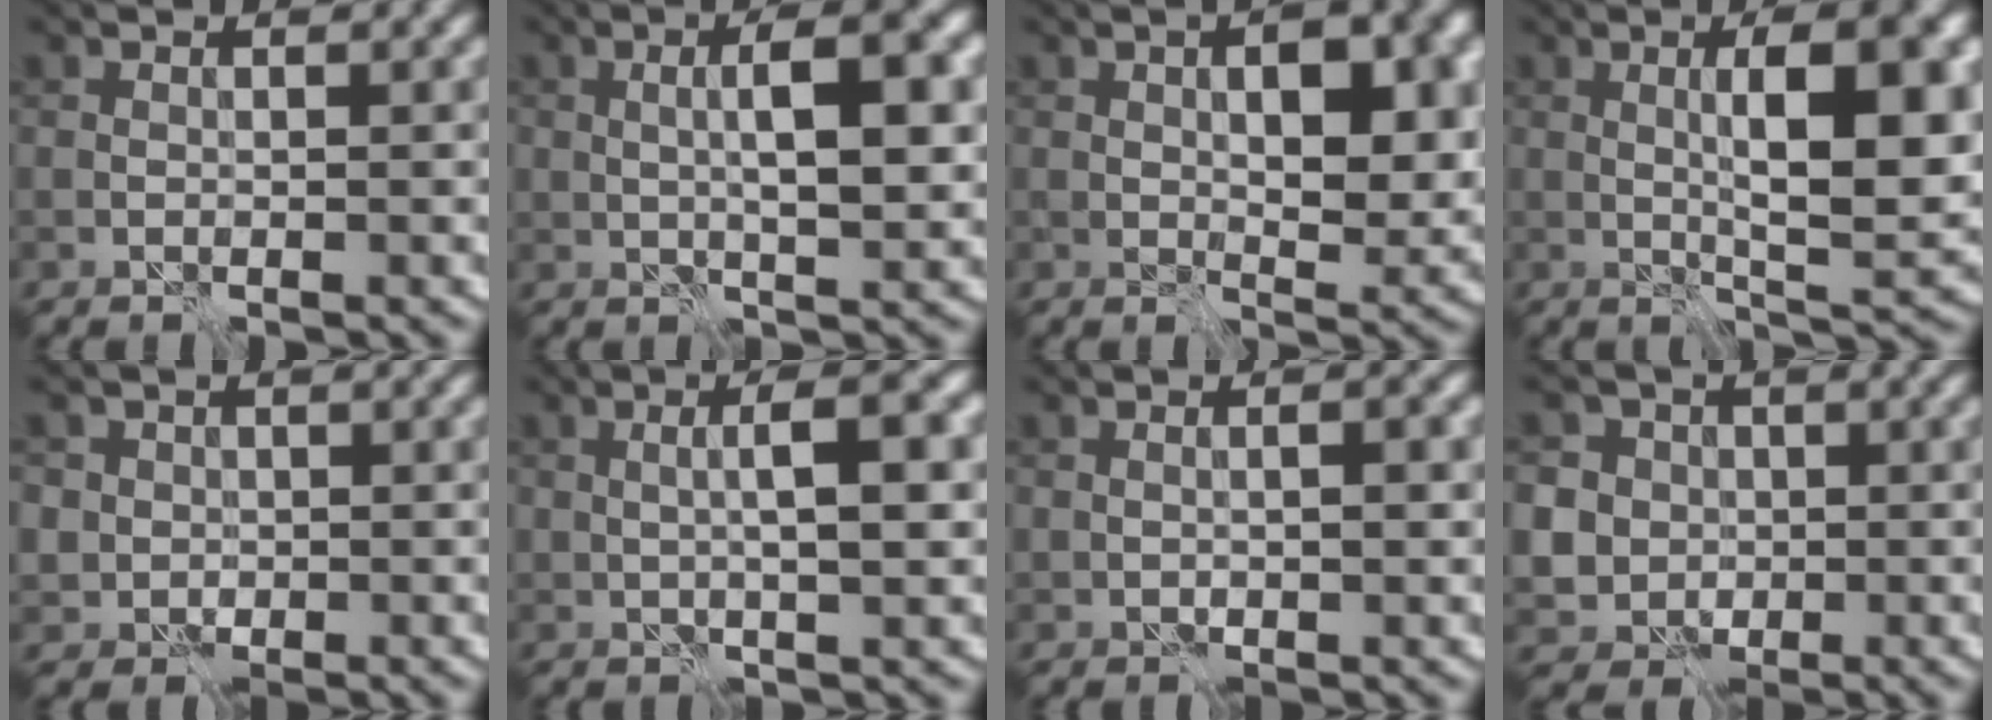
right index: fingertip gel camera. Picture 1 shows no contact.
{"total": 5.7, "force": [0.6, 1.6, 5.4], "torque": [-0.092, 0.006, 0.009]}
{"total": 6.5, "force": [1.1, 2.8, 5.8], "torque": [-0.077, 0.001, 0.020]}
{"total": 8.8, "force": [0.9, 2.3, 8.4], "torque": [-0.123, 0.001, 0.015]}
{"total": 3.1, "force": [0.6, 3.0, 0.8], "torque": [-0.004, 0.012, 0.001]}
{"total": 4.2, "force": [0.4, 0.9, 4.1], "torque": [-0.071, 0.007, 0.007]}
{"total": 1.5, "force": [0.1, 0.7, 1.3], "torque": [-0.019, -0.002, 0.005]}
{"total": 6.7, "force": [0.9, 6.3, 2.2], "torque": [-0.047, 0.028, -0.001]}